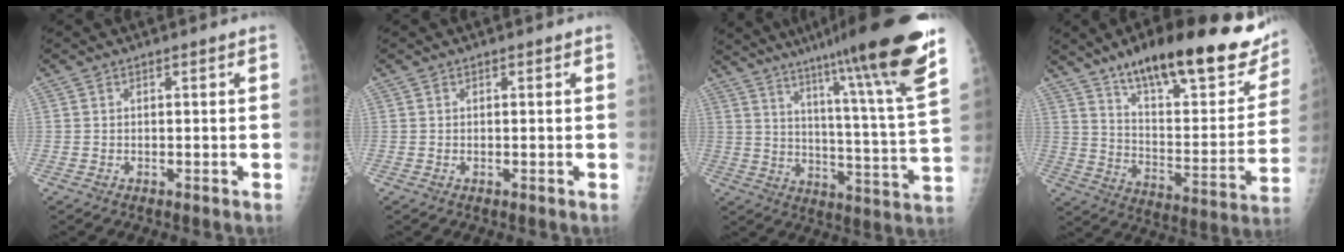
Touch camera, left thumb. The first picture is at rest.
{"total": 0.0}
{"total": 24.8, "force": [17.4, 0.7, 17.7], "torque": [-0.249, -0.081, 0.251]}
{"total": 29.6, "force": [20.0, 9.1, 19.9], "torque": [-0.250, -0.067, 0.291]}